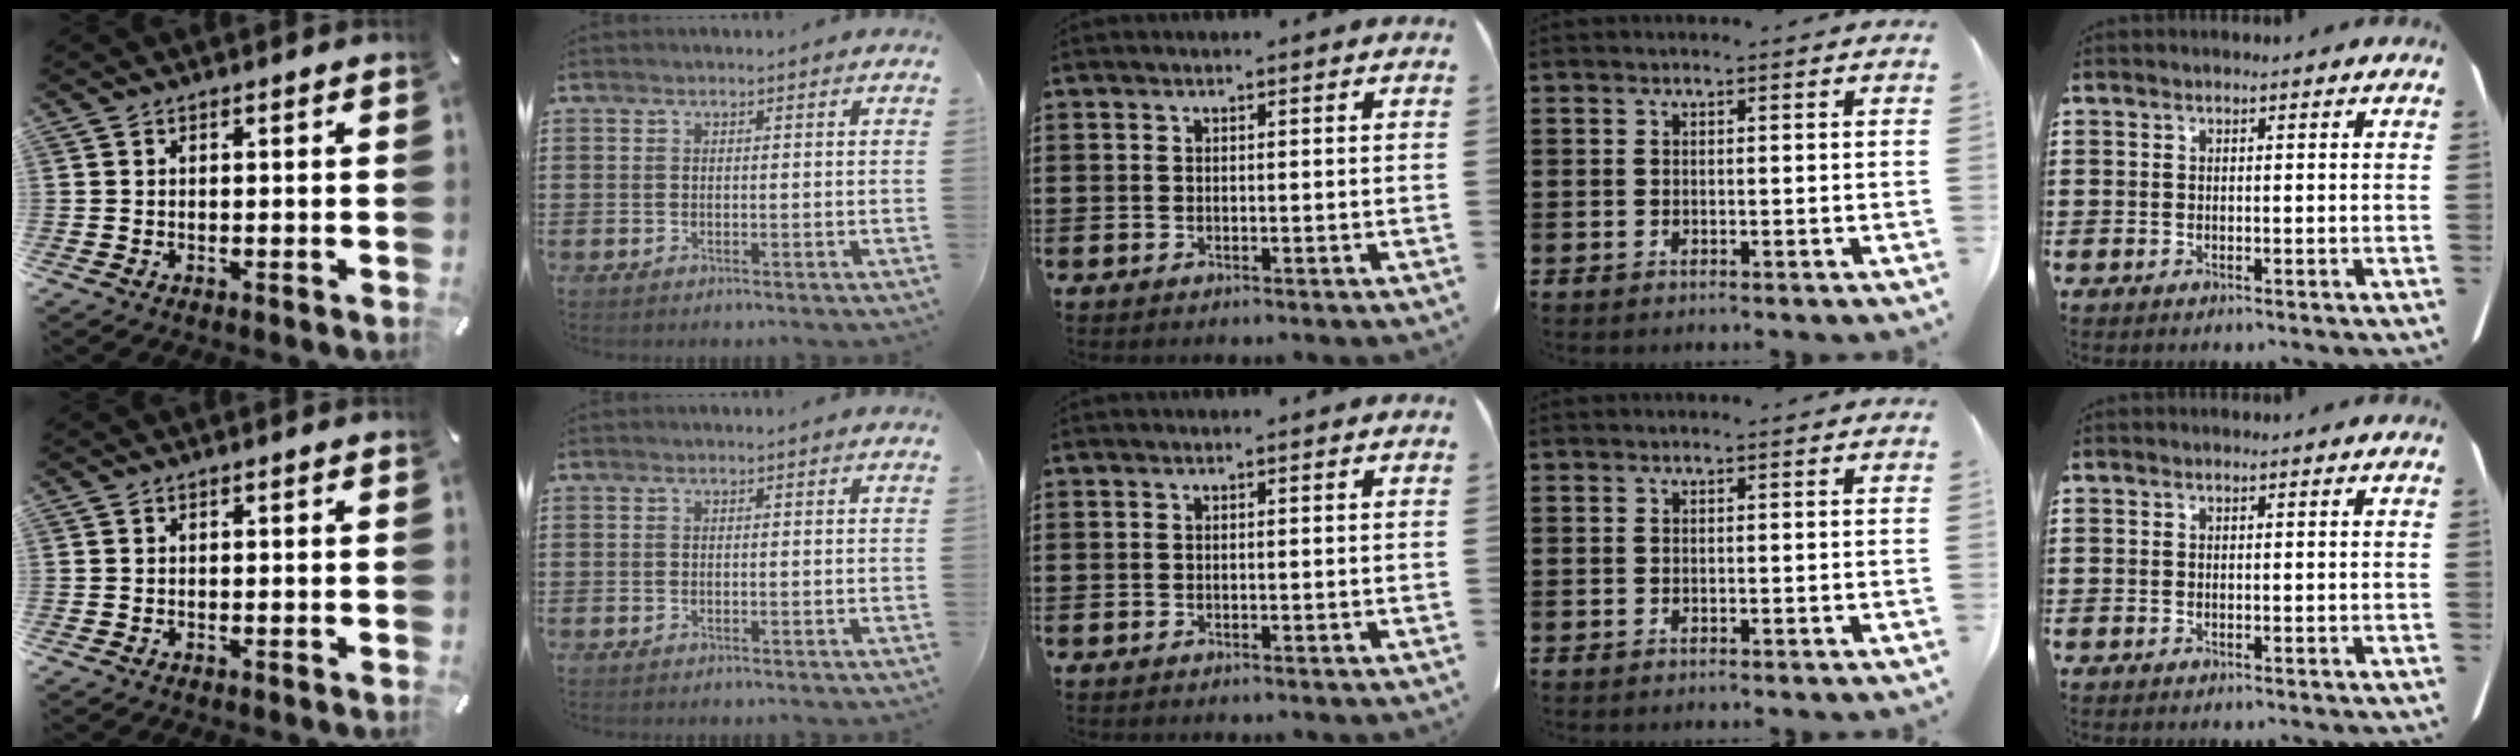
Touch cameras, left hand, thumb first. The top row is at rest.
{}